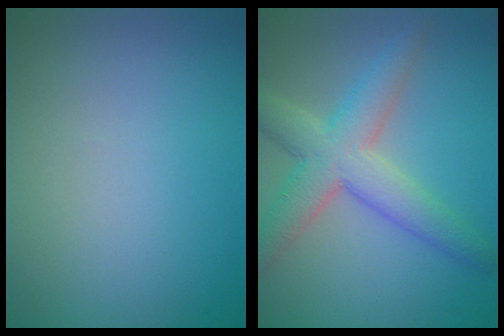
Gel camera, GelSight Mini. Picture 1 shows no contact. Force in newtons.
{"total": 5.6, "press": 5.6, "slide": 0.2}